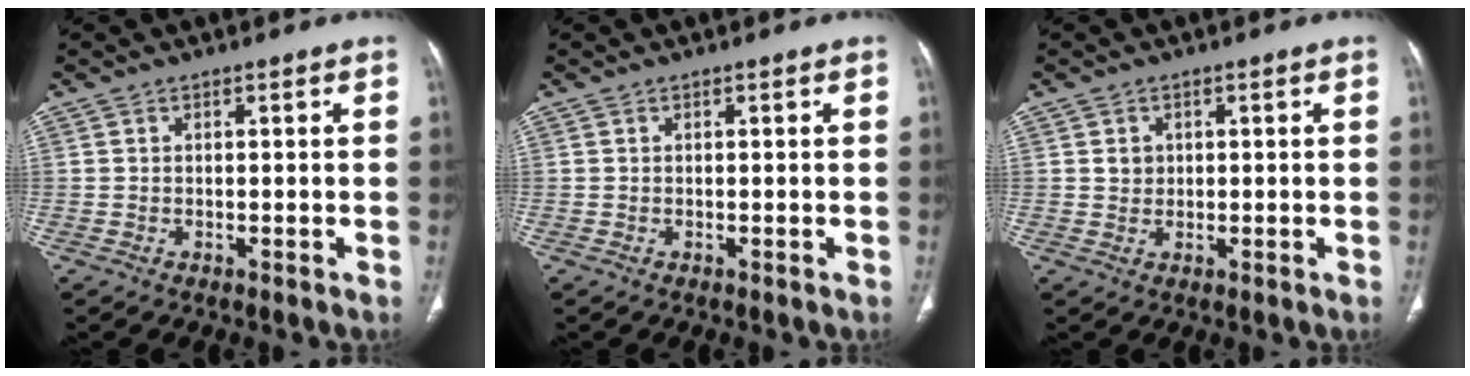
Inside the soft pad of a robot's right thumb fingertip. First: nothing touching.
{"total": 0.0}
{"total": 1.8, "force": [0.5, 1.6, 0.6], "torque": [-0.004, 0.000, 0.011]}